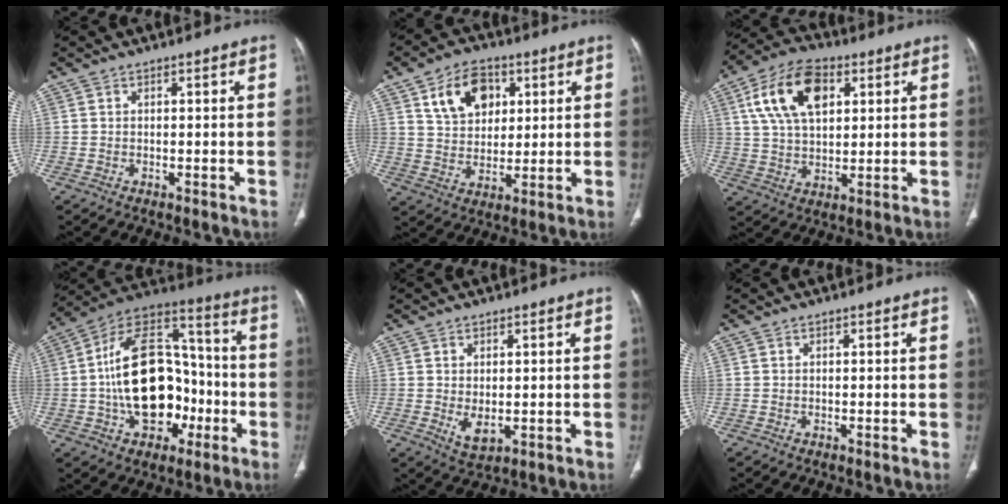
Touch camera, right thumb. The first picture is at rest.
{"total": 11.1, "force": [4.6, 7.7, 6.5], "torque": [-0.078, -0.013, 0.084]}
{"total": 14.8, "force": [5.1, 8.6, 10.8], "torque": [-0.187, 0.001, 0.094]}
{"total": 22.4, "force": [-3.9, 14.6, 16.5], "torque": [-0.243, 0.050, -0.060]}
{"total": 4.0, "force": [-0.4, 2.1, 3.3], "torque": [-0.054, -0.009, 0.006]}
{"total": 0.0}